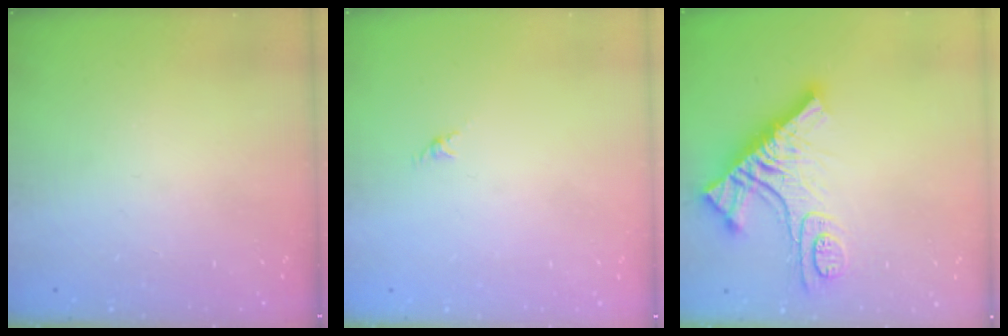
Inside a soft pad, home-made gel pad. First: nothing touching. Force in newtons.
{"total": 0.0}
{"total": 14.2, "press": 14.1, "slide": 1.5}